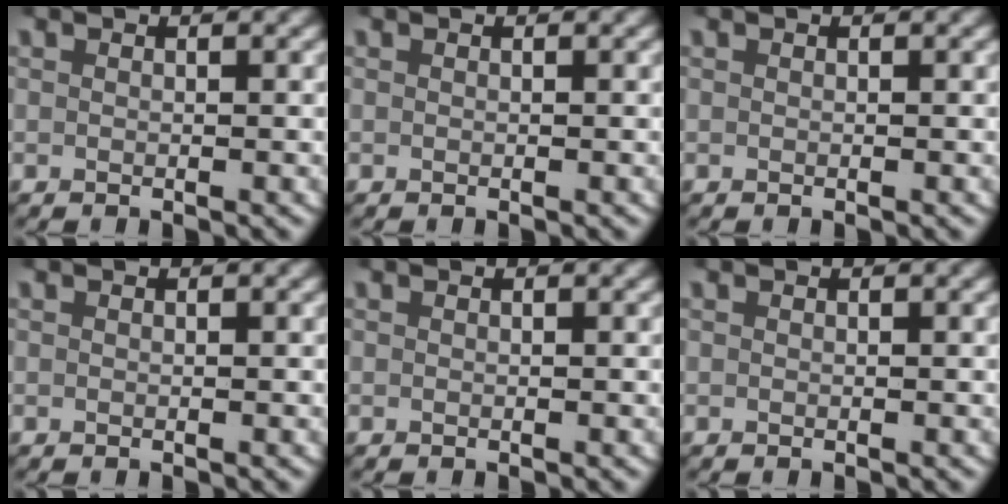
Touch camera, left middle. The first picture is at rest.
{"total": 0.0}
{"total": 0.0}
{"total": 0.0}
{"total": 0.0}
{"total": 0.0}